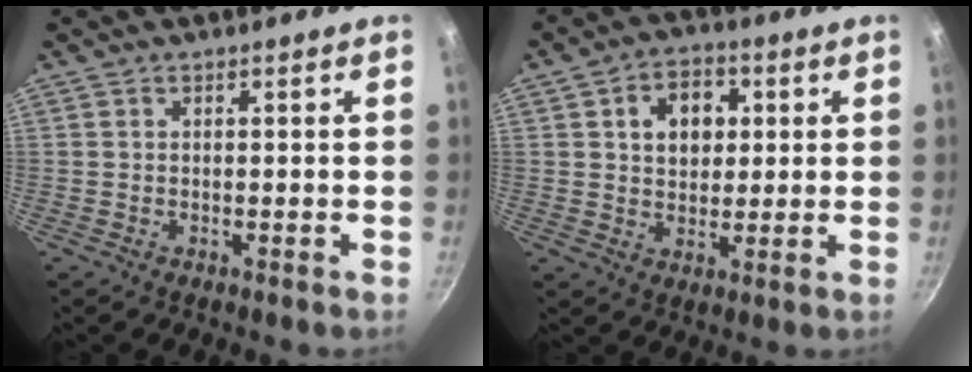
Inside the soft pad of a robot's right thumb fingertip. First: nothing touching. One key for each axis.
{"total": 9.0, "fx": 2.3, "fy": 6.8, "fz": 5.5, "tx": -0.056, "ty": 0.004, "tz": 0.033}